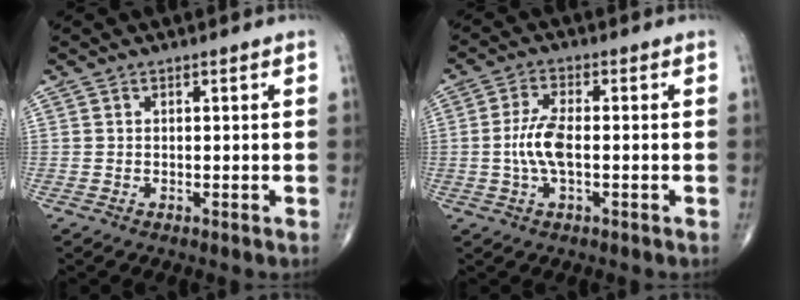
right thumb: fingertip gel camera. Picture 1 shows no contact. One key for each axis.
{"total": 6.2, "fx": -0.7, "fy": 2.3, "fz": 5.7, "tx": -0.131, "ty": 0.008, "tz": -0.017}